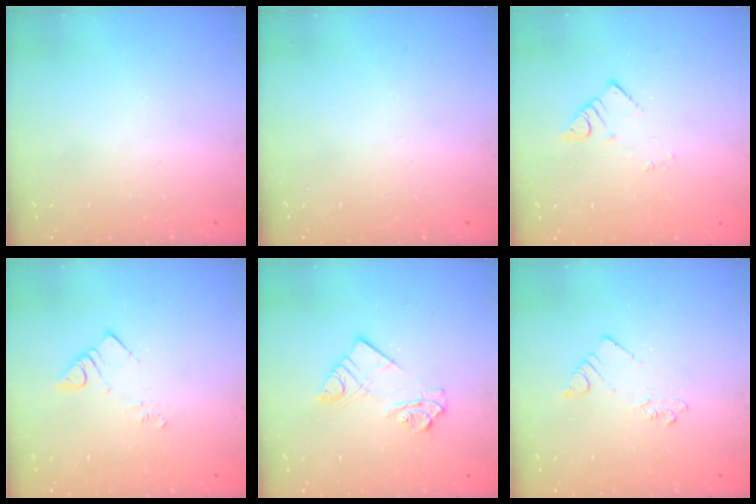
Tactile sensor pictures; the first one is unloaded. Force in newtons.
{"total": 0.0}
{"total": 1.9, "press": 1.9, "slide": 0.2}
{"total": 4.9, "press": 4.8, "slide": 0.7}
{"total": 8.2, "press": 8.2, "slide": 0.3}
{"total": 2.0, "press": 2.0, "slide": 0.2}